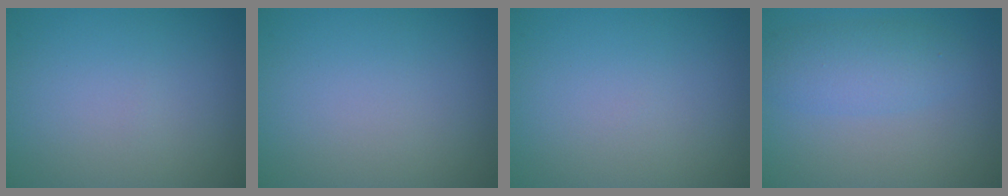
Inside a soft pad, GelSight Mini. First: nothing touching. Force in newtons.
{"total": 0.0}
{"total": 0.5, "press": 0.5, "slide": 0.1}
{"total": 3.1, "press": 3.1, "slide": 0.2}